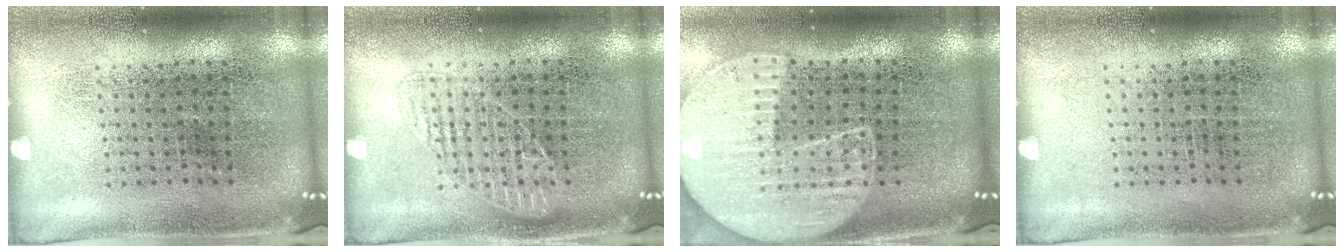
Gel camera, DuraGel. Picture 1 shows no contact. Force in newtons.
{"total": 1.8, "press": 1.7, "slide": 0.4}
{"total": 2.1, "press": 1.8, "slide": 1.0}
{"total": 0.0}